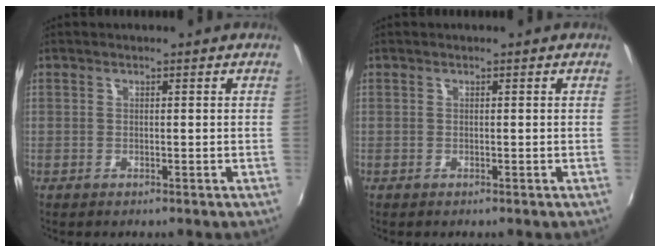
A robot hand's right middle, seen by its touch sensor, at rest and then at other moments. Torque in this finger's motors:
{"motor_torque": [0.08, 0.05, 0.01, 0.01]}